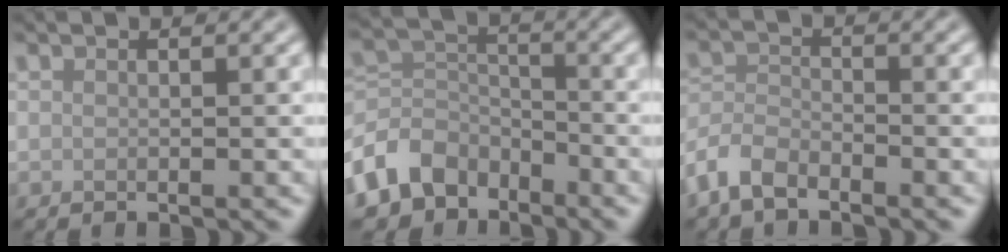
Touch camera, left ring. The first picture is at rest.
{"total": 5.8, "force": [-3.8, 4.1, 1.8], "torque": [-0.029, -0.004, -0.090]}
{"total": 3.3, "force": [-2.6, 1.4, 1.4], "torque": [-0.026, 0.001, -0.067]}